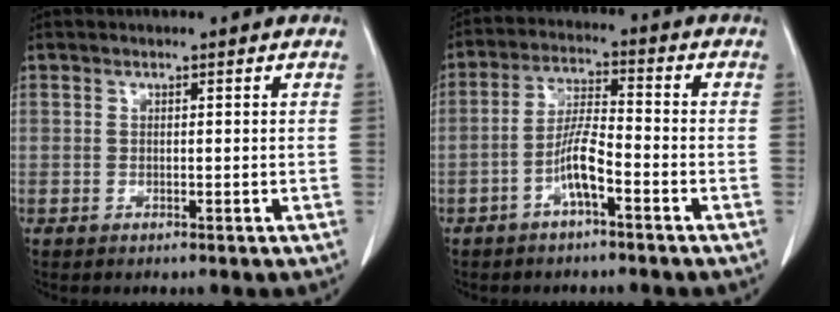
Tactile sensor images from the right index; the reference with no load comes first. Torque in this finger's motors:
{"motor_torque": [0.78, -0.52, 0.23, 0.10]}